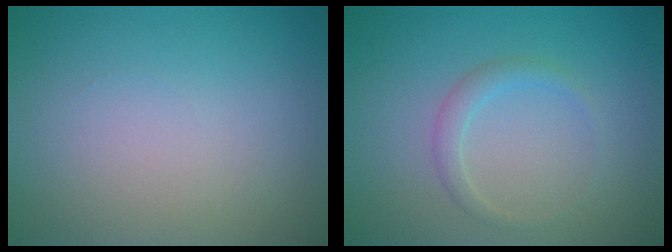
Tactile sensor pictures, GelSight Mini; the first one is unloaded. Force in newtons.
{"total": 1.5, "press": 1.5, "slide": 0.2}